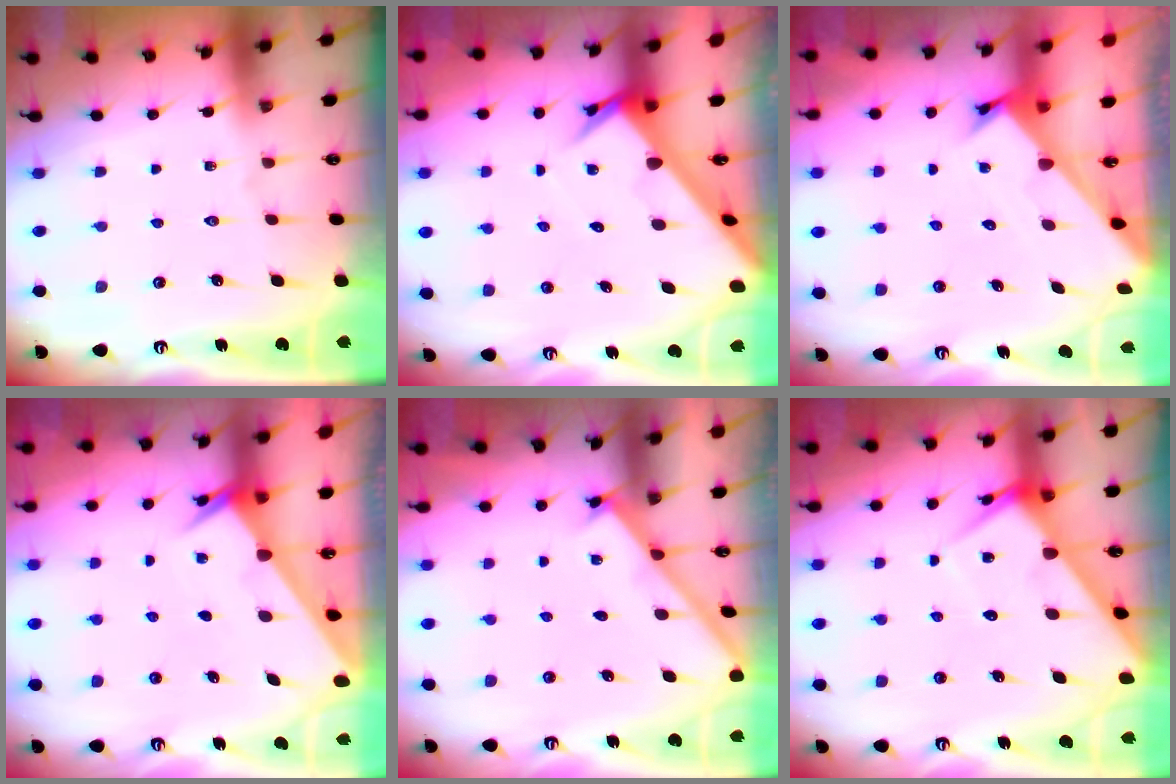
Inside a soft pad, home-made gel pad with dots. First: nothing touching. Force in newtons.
{"total": 4.8, "press": 4.7, "slide": 0.4}
{"total": 2.6, "press": 2.6, "slide": 0.2}
{"total": 1.9, "press": 1.9, "slide": 0.2}
{"total": 3.1, "press": 3.1, "slide": 0.1}
{"total": 6.1, "press": 6.1, "slide": 0.4}